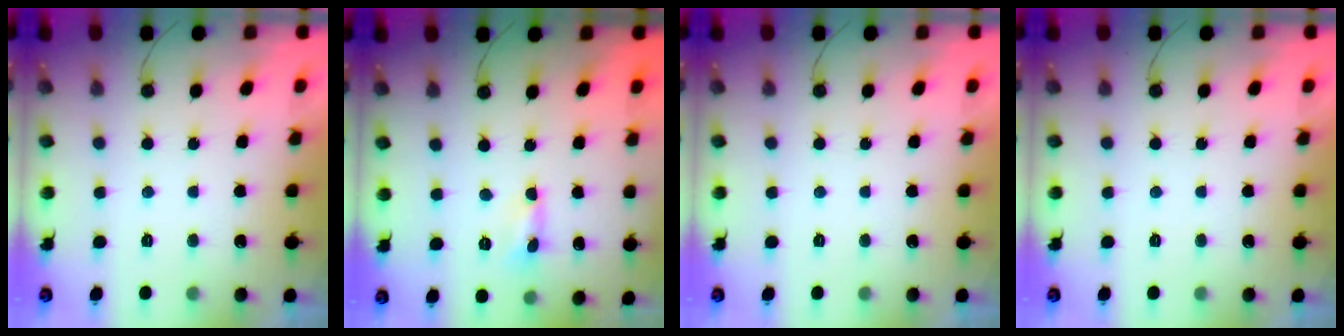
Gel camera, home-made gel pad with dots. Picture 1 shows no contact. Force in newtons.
{"total": 0.0}
{"total": 0.0}
{"total": 0.0}